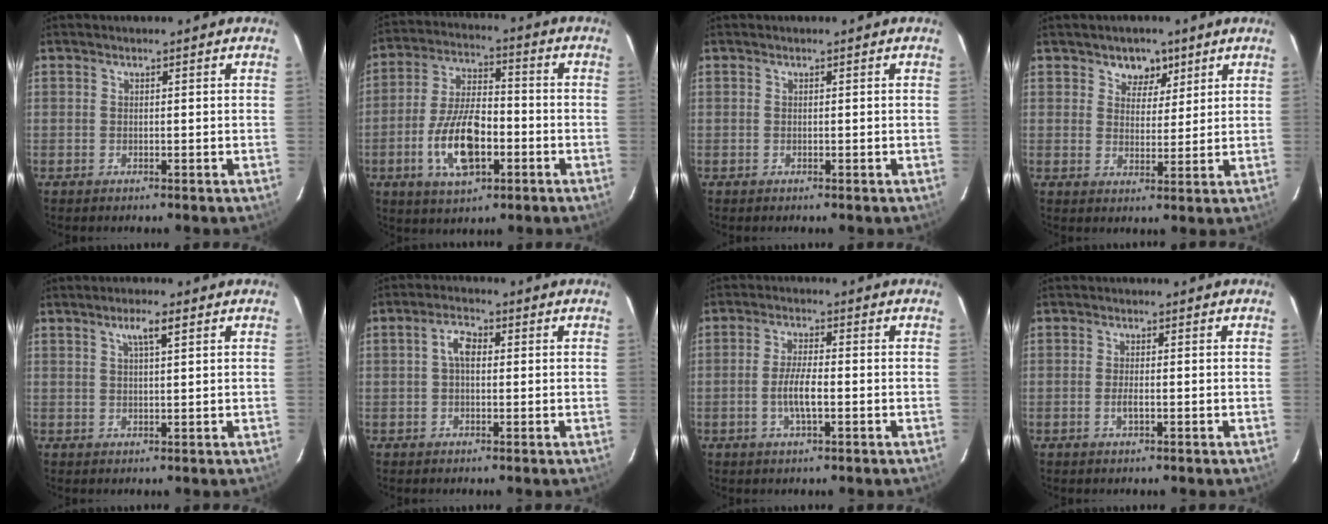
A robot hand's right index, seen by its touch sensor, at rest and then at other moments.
{"total": 13.4, "force": [-4.5, 6.2, 11.0], "torque": [-0.223, 0.002, -0.076]}
{"total": 0.0}
{"total": 4.9, "force": [3.0, 3.7, 1.3], "torque": [-0.008, -0.004, 0.048]}
{"total": 3.3, "force": [1.7, 0.5, 2.8], "torque": [-0.049, 0.008, 0.030]}
{"total": 3.8, "force": [0.4, 2.1, 3.1], "torque": [-0.059, 0.015, 0.007]}
{"total": 5.2, "force": [-1.4, 1.1, 4.8], "torque": [-0.096, -0.002, -0.027]}
{"total": 1.8, "force": [-0.6, 0.4, 1.6], "torque": [-0.033, -0.003, -0.011]}